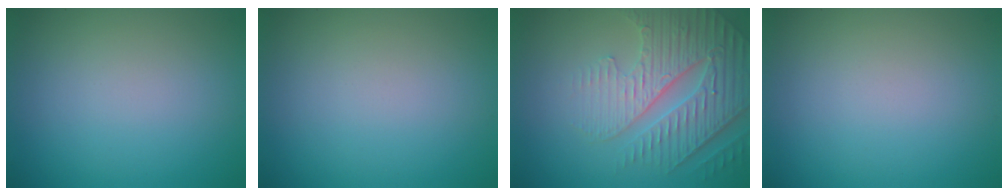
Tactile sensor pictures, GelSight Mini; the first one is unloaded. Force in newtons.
{"total": 0.0}
{"total": 5.5, "press": 4.8, "slide": 2.7}
{"total": 0.0}